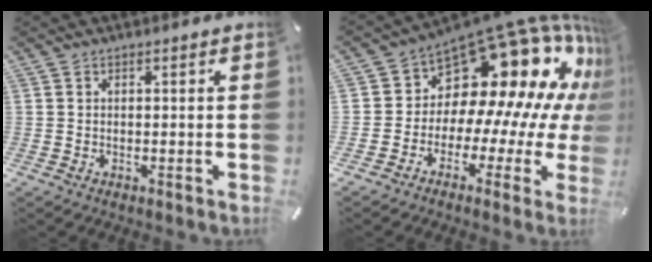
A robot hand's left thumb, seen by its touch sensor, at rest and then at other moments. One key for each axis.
{"total": 19.6, "fx": 11.1, "fy": 10.9, "fz": 12.0, "tx": -0.181, "ty": -0.121, "tz": 0.197}